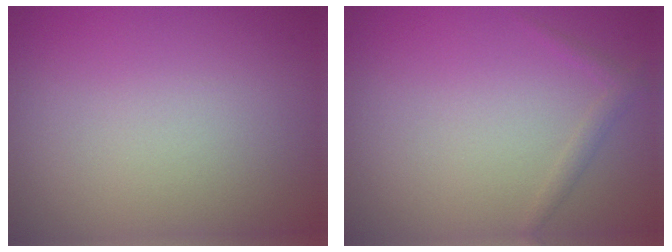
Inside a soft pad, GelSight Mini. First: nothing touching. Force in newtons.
{"total": 1.0, "press": 1.0, "slide": 0.0}